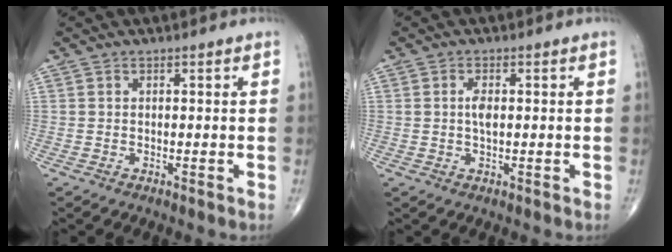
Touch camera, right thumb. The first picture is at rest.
{"total": 2.4, "force": [0.2, 1.1, 2.1], "torque": [-0.040, -0.001, 0.003]}